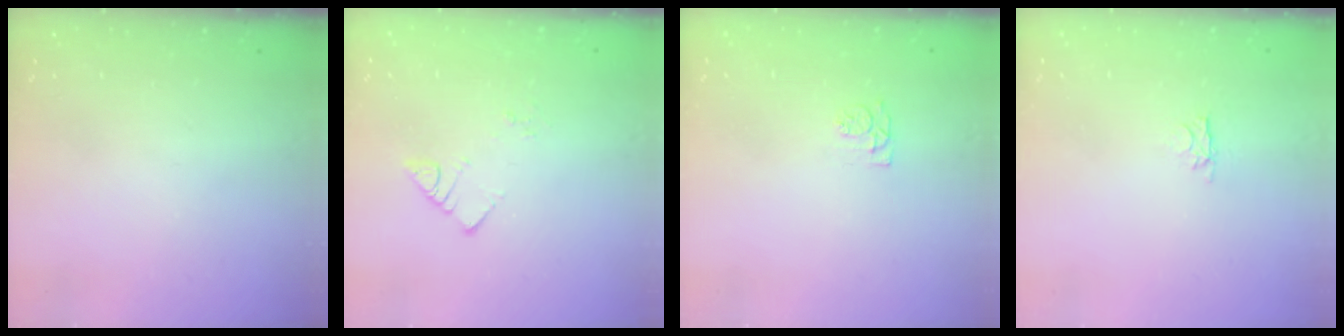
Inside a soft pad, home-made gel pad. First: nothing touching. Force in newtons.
{"total": 2.6, "press": 2.6, "slide": 0.1}
{"total": 4.9, "press": 4.9, "slide": 0.6}
{"total": 2.8, "press": 2.7, "slide": 0.4}